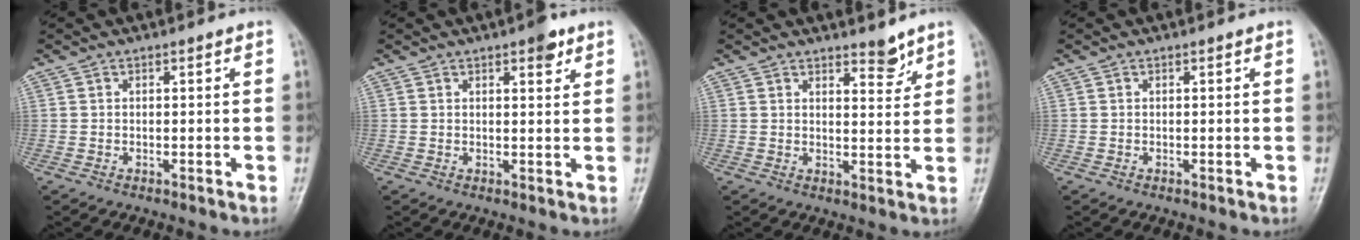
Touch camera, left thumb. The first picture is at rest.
{"total": 3.4, "force": [2.1, 1.2, 2.3], "torque": [-0.022, -0.009, 0.026]}
{"total": 3.6, "force": [3.0, 1.1, 1.7], "torque": [-0.011, -0.026, 0.045]}
{"total": 0.0}